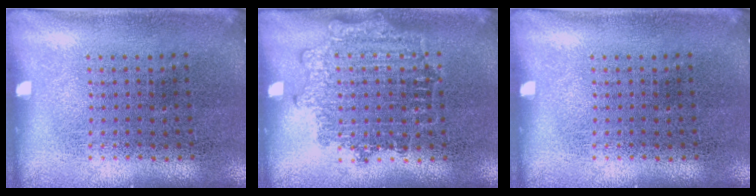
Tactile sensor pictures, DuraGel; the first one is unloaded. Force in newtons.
{"total": 1.2, "press": 1.2, "slide": 0.2}
{"total": 0.0}